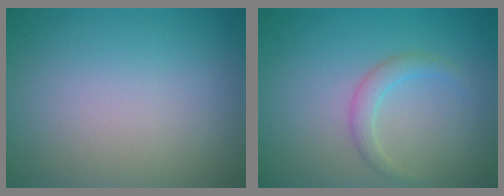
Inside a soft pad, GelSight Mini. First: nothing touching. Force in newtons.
{"total": 1.7, "press": 1.7, "slide": 0.1}